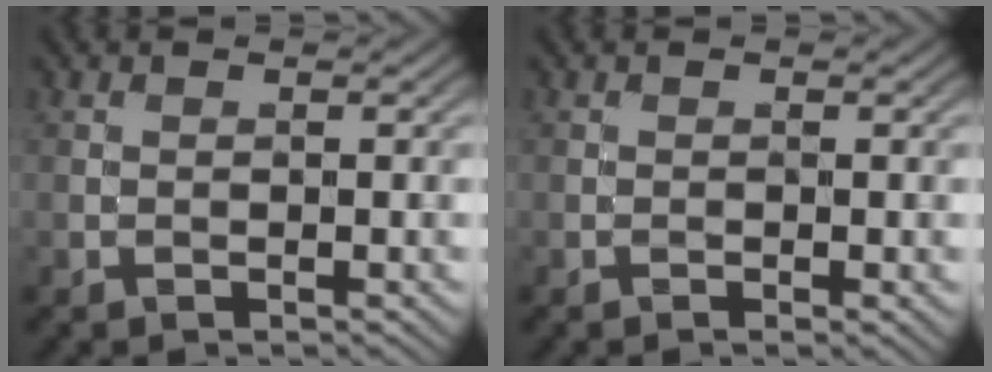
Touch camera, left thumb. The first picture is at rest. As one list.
[{"total": 1.2, "force": [-0.5, 0.3, 1.1], "torque": [-0.019, 0.001, -0.008]}]